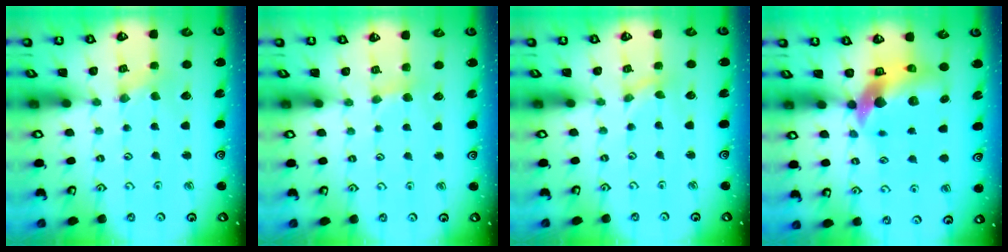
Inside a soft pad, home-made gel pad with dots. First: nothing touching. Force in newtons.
{"total": 3.8, "press": 3.7, "slide": 0.6}
{"total": 0.0}
{"total": 11.6, "press": 11.5, "slide": 1.8}